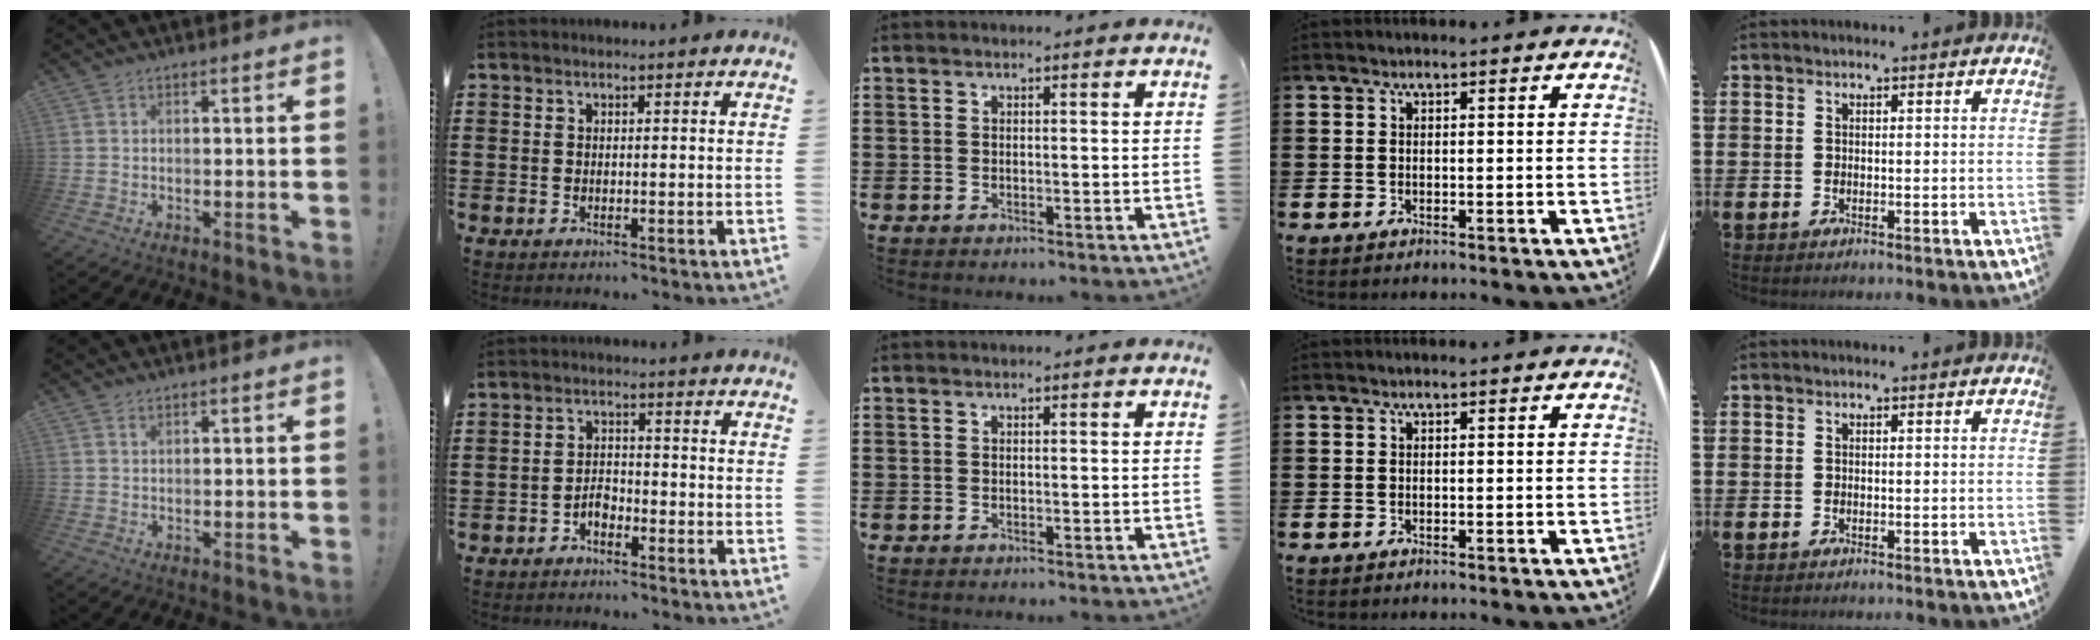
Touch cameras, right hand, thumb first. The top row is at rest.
{"thumb": {"total": 0.8, "force": [0.7, 0.4, 0.2], "torque": [-0.005, -0.001, 0.013]}, "index": {"total": 2.5, "force": [-1.8, 1.4, 1.2], "torque": [-0.027, 0.005, -0.038]}}